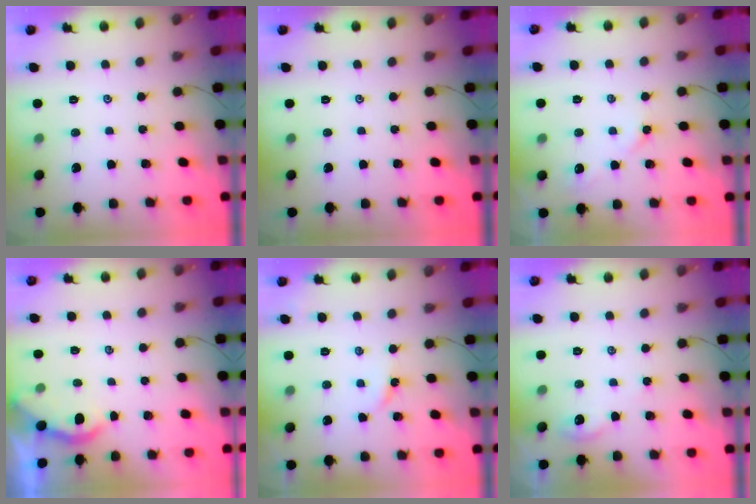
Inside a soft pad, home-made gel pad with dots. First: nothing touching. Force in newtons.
{"total": 0.0}
{"total": 3.8, "press": 3.8, "slide": 0.5}
{"total": 2.2, "press": 2.2, "slide": 0.1}
{"total": 2.9, "press": 2.9, "slide": 0.3}
{"total": 2.2, "press": 2.2, "slide": 0.4}